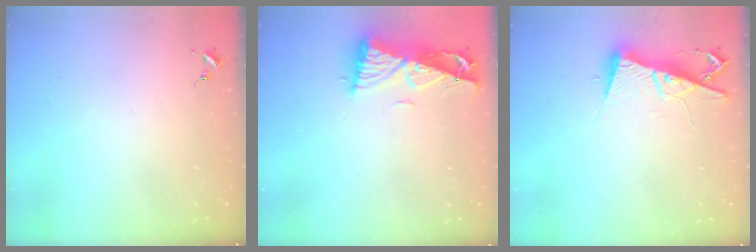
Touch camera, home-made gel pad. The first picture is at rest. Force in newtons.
{"total": 9.7, "press": 9.6, "slide": 1.3}
{"total": 9.1, "press": 9.1, "slide": 1.2}